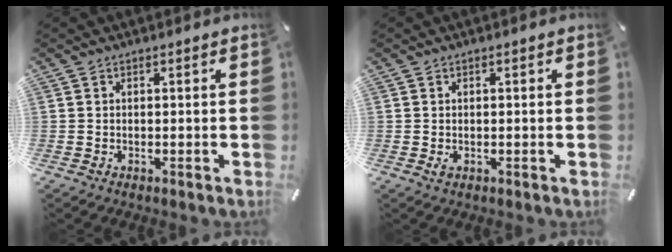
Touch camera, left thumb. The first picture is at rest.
{"total": 1.0, "force": [-0.1, 0.5, 0.8], "torque": [-0.015, 0.000, -0.002]}